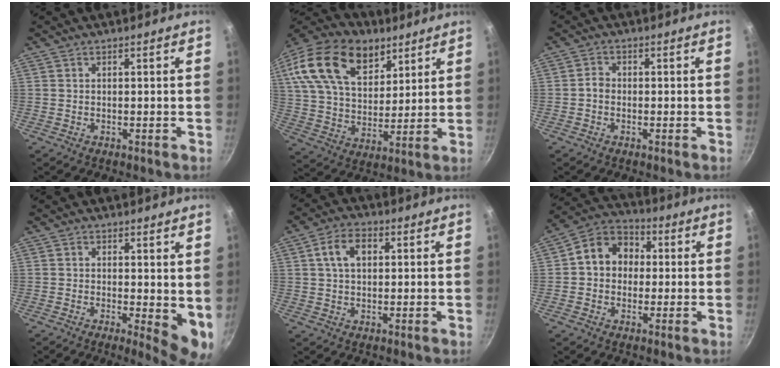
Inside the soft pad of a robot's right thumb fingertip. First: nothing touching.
{"total": 22.8, "force": [11.0, 14.2, 14.1], "torque": [-0.237, -0.016, 0.189]}
{"total": 1.8, "force": [-0.6, 1.4, 0.9], "torque": [-0.015, 0.013, -0.013]}
{"total": 6.7, "force": [0.4, 2.5, 6.3], "torque": [-0.074, -0.015, 0.006]}
{"total": 6.5, "force": [1.6, 4.3, 4.7], "torque": [-0.069, 0.010, 0.023]}
{"total": 10.2, "force": [0.8, 8.5, 5.6], "torque": [-0.056, 0.026, -0.009]}